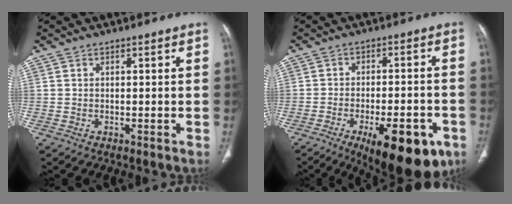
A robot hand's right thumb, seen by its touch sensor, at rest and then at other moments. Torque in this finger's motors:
{"motor_torque": [2.19, 2.35, 0.82, -0.91, 0.27]}